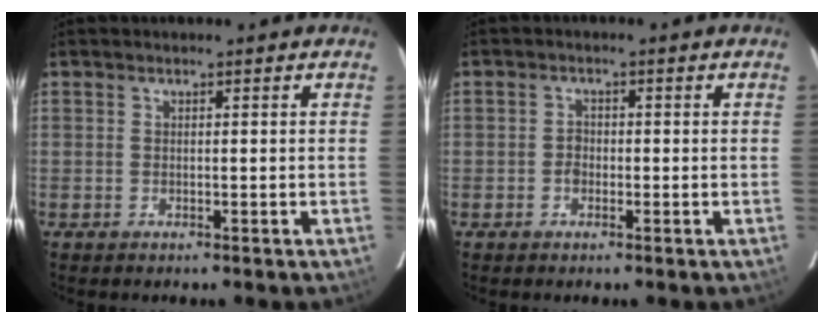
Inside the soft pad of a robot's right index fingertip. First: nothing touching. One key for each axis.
{"total": 1.6, "fx": -0.5, "fy": 1.2, "fz": 0.8, "tx": -0.012, "ty": 0.006, "tz": -0.009}